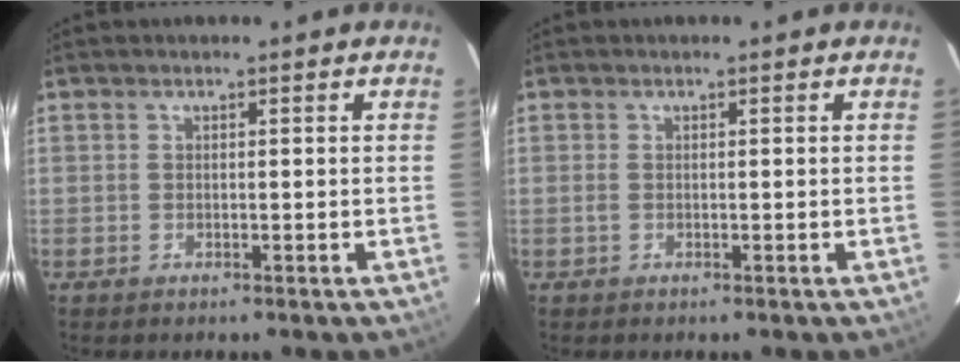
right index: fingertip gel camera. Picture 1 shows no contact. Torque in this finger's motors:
{"motor_torque": [0.28, 0.22, 0.17, 0.03]}